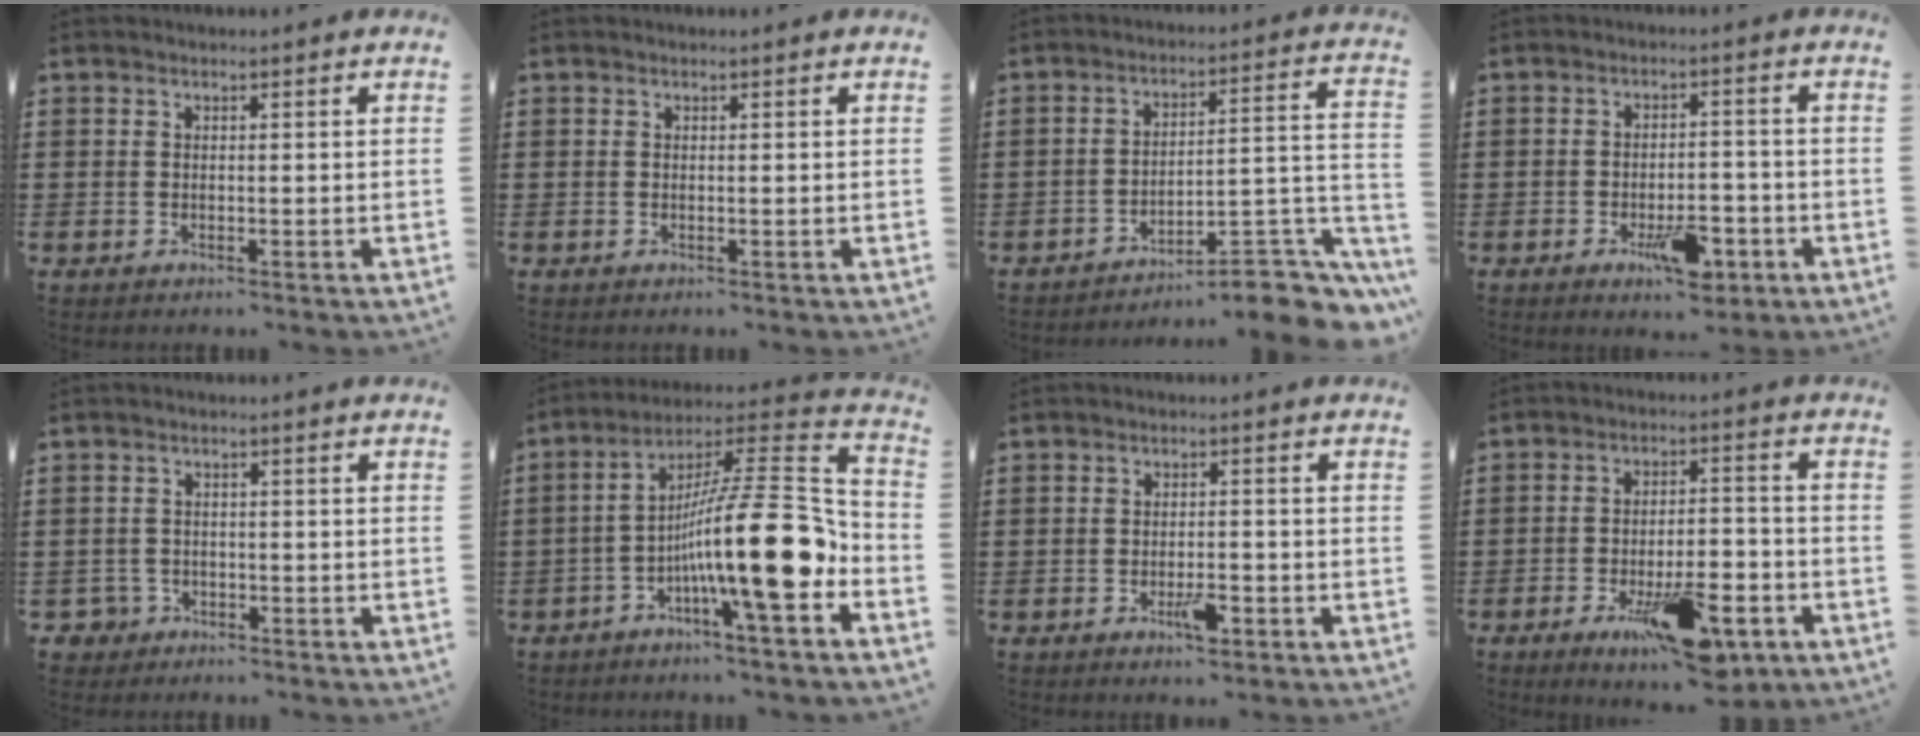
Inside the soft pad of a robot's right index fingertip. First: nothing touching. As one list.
[{"total": 0.0}, {"total": 7.6, "force": [-5.8, 2.0, 4.5], "torque": [-0.054, 0.001, -0.109]}, {"total": 6.6, "force": [-3.3, 2.8, 5.0], "torque": [-0.071, 0.004, -0.053]}, {"total": 2.2, "force": [-1.5, 1.5, 0.4], "torque": [-0.019, -0.001, -0.036]}, {"total": 18.5, "force": [-4.0, 3.6, 17.7], "torque": [-0.290, -0.010, -0.067]}, {"total": 3.6, "force": [-1.8, 1.1, 2.9], "torque": [-0.044, 0.004, -0.030]}, {"total": 11.8, "force": [-5.9, 4.0, 9.5], "torque": [-0.150, 0.010, -0.097]}]